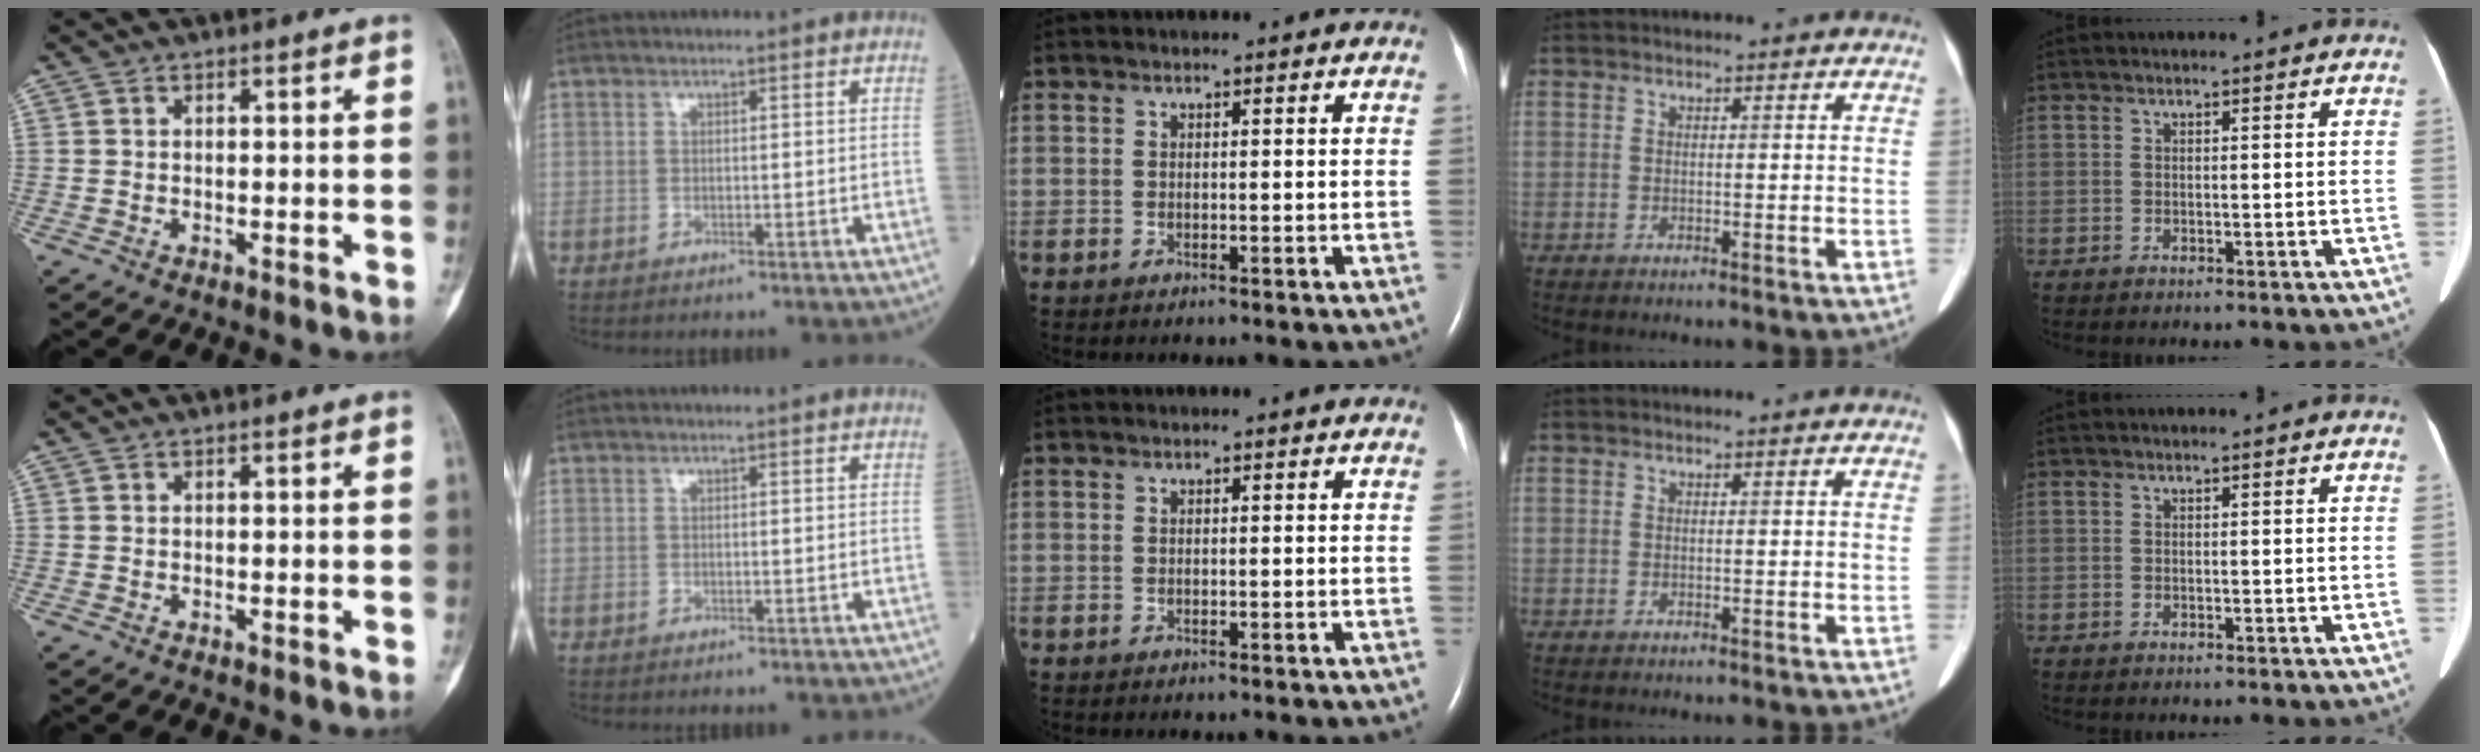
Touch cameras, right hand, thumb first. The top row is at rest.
{}